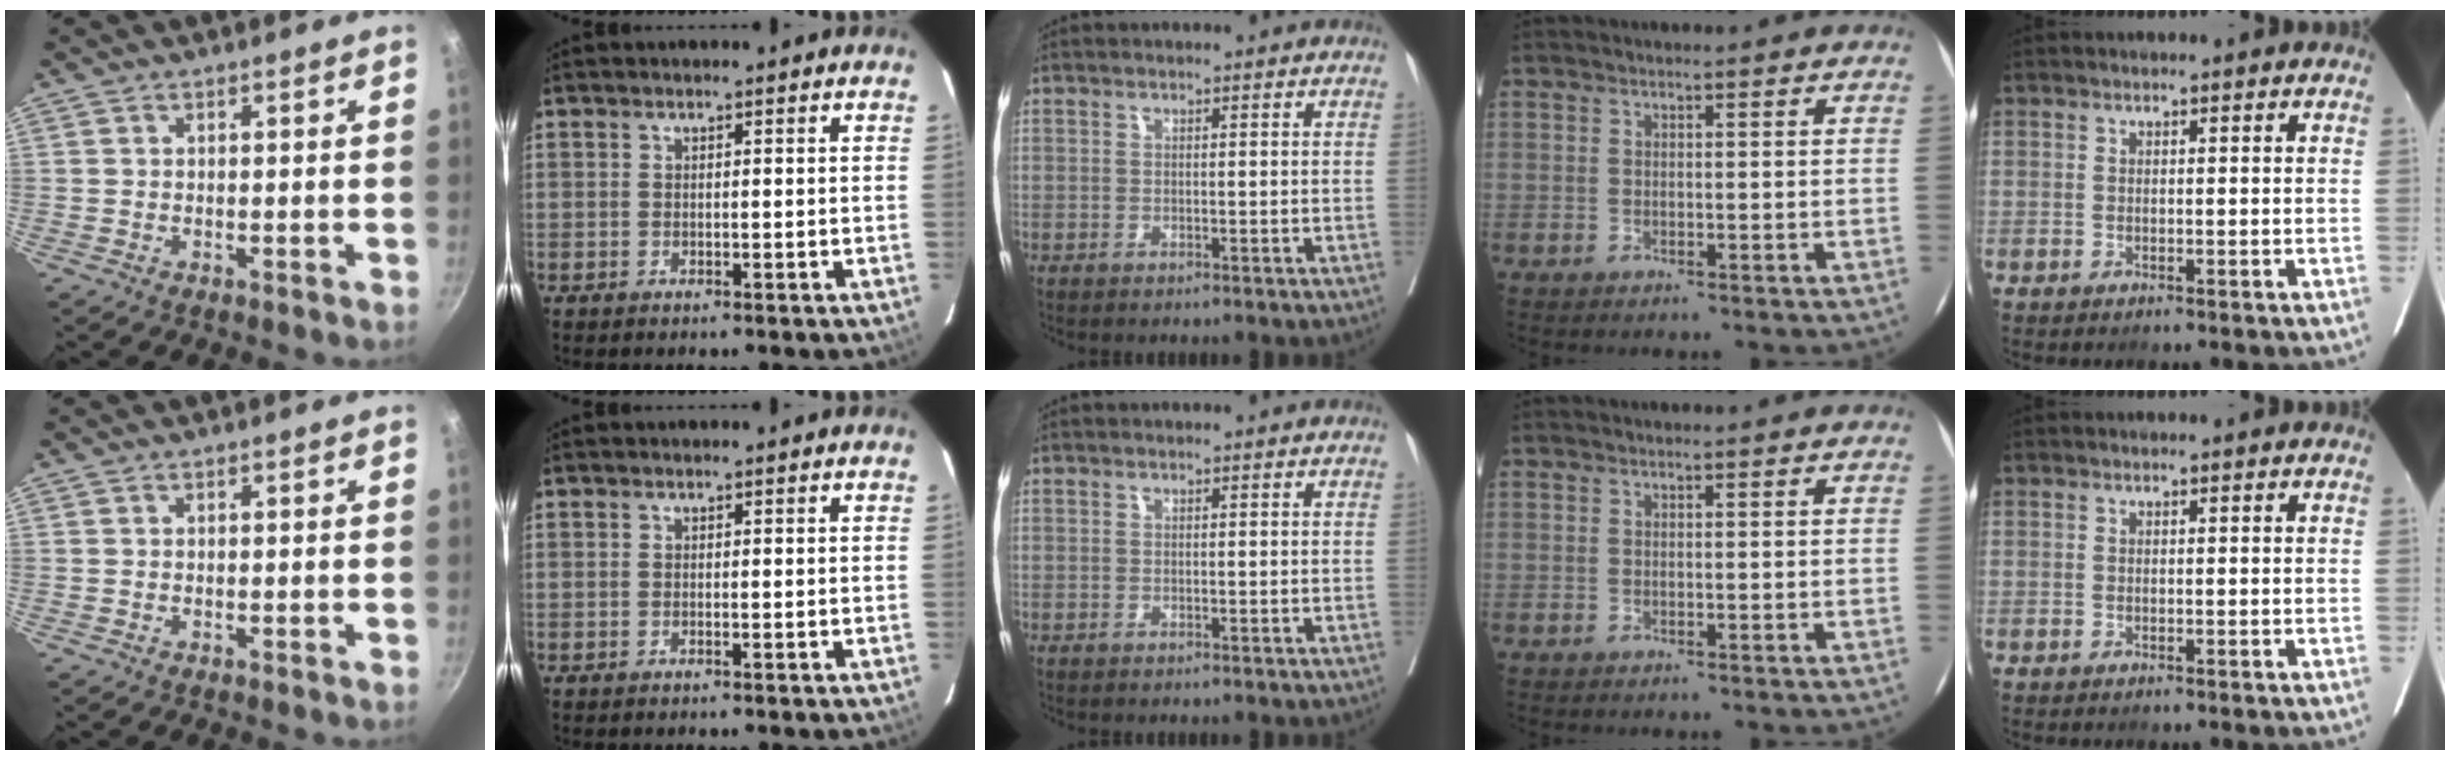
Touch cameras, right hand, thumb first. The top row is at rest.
{}